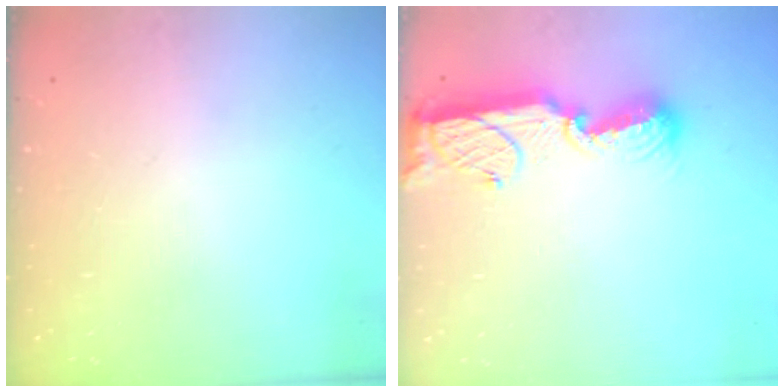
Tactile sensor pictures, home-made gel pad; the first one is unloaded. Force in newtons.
{"total": 11.5, "press": 11.4, "slide": 1.2}